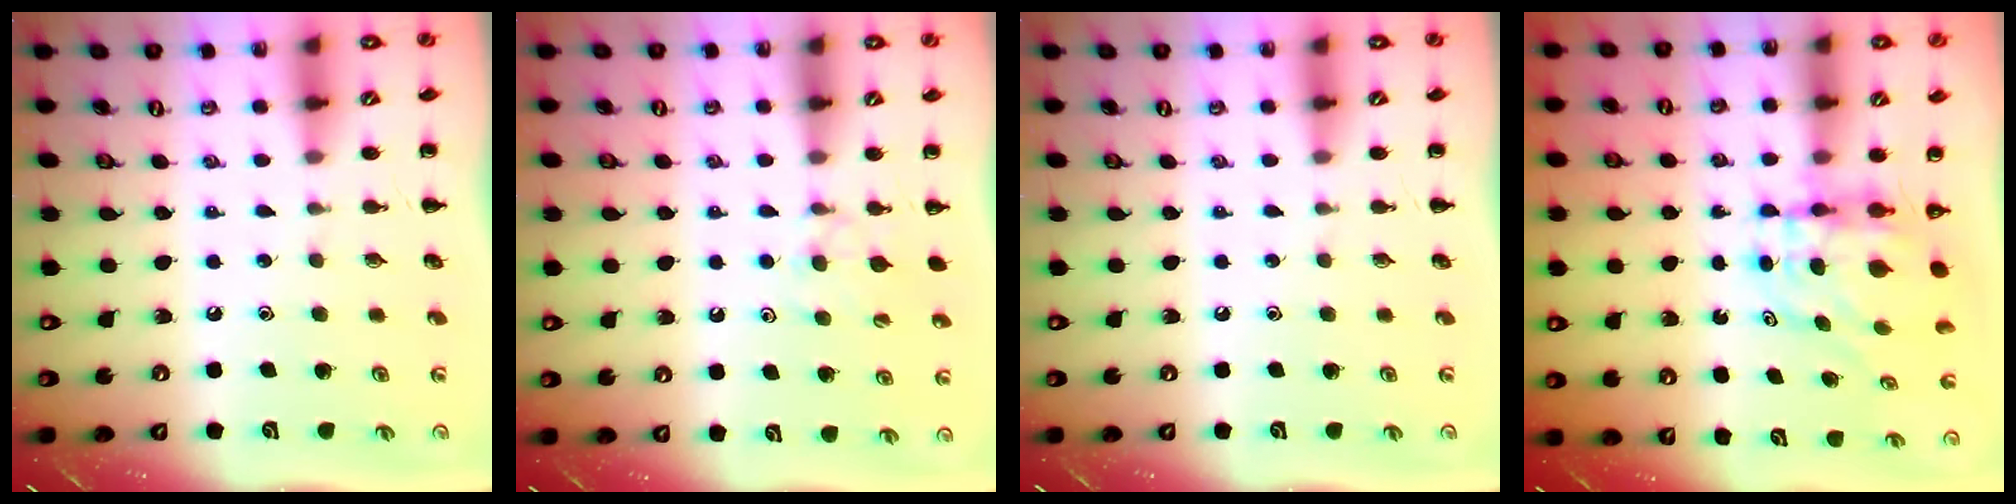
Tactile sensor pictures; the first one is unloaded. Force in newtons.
{"total": 6.4, "press": 6.2, "slide": 1.7}
{"total": 0.0}
{"total": 7.2, "press": 7.0, "slide": 1.5}